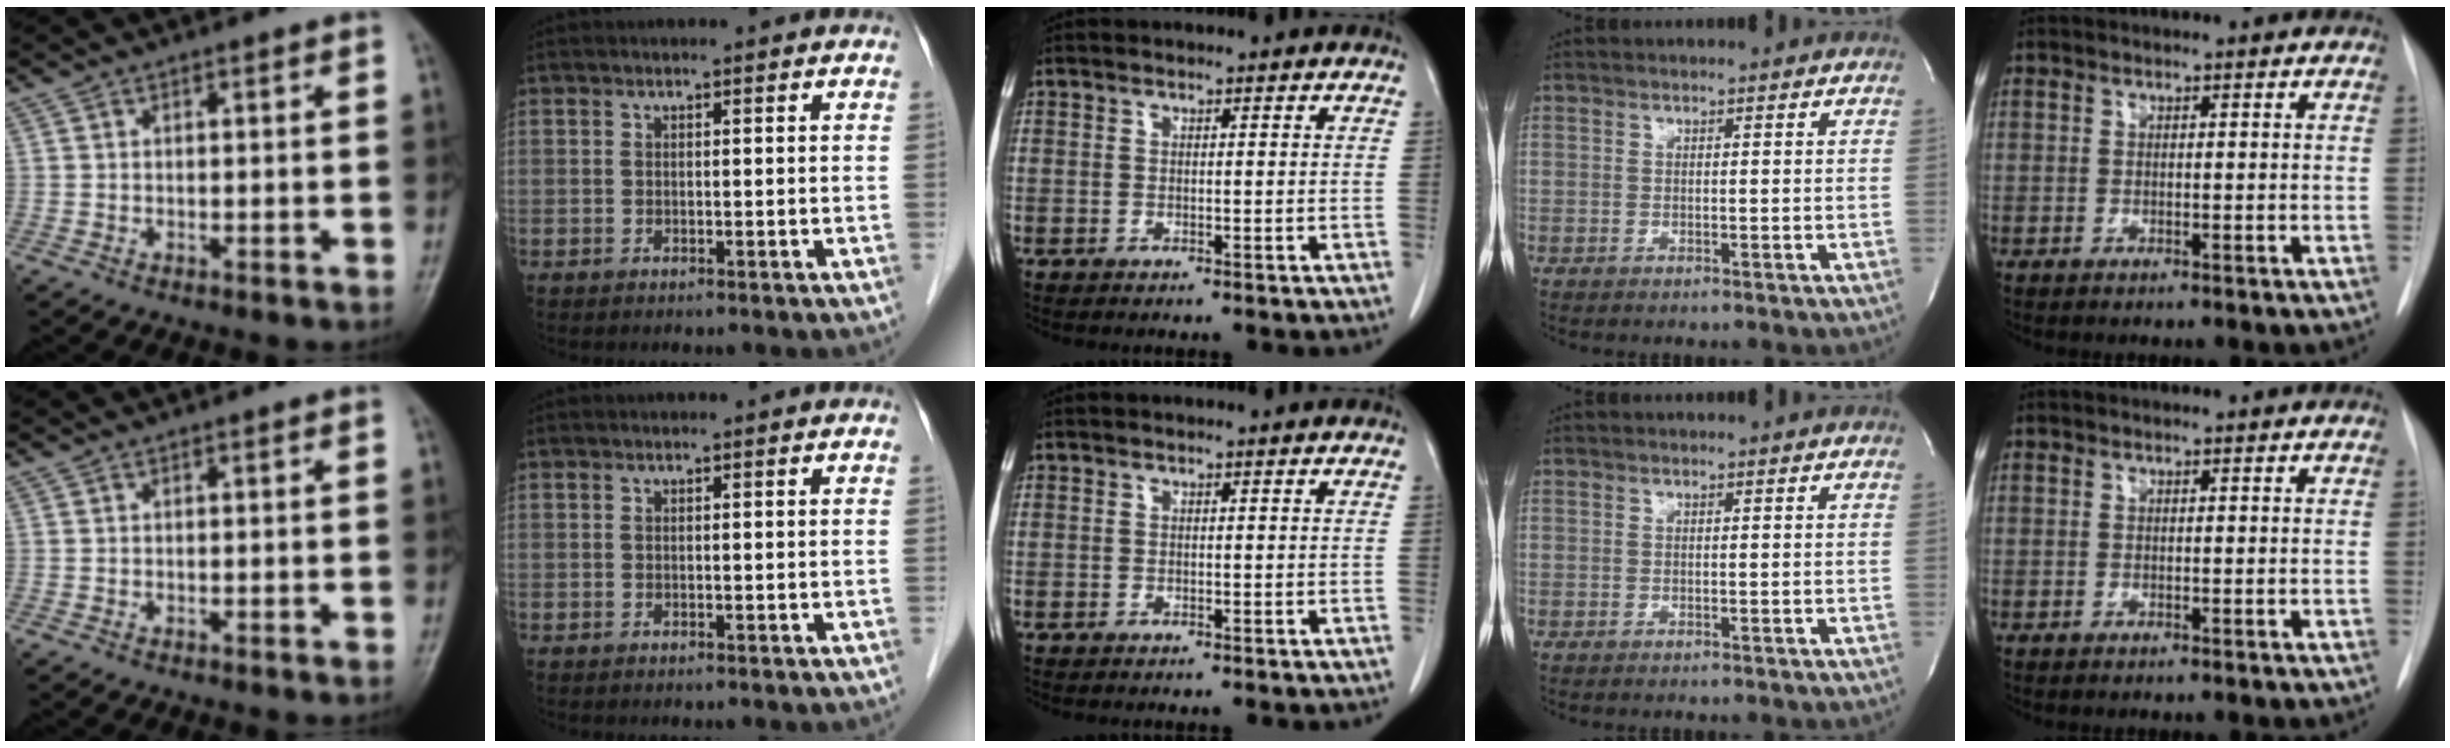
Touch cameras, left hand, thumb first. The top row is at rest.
{}